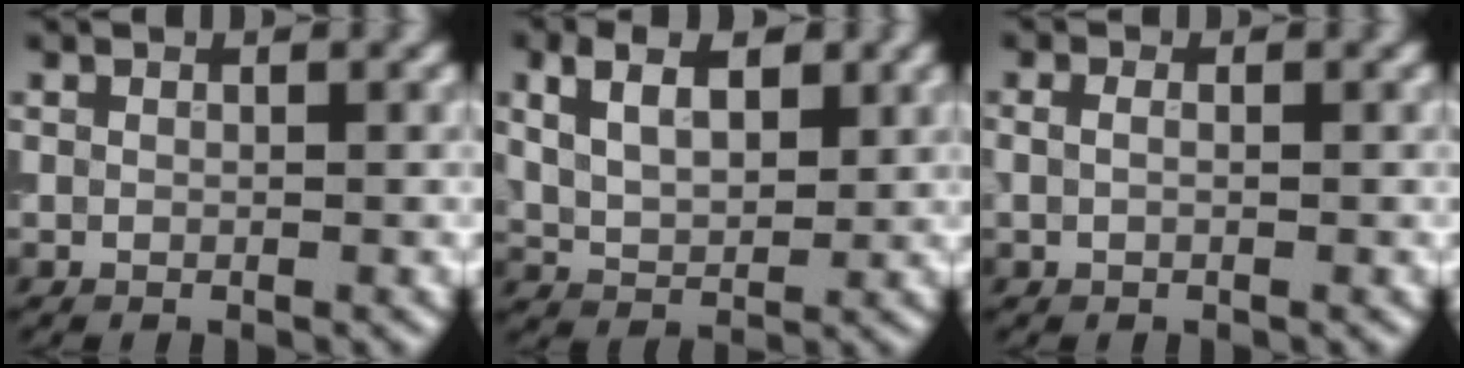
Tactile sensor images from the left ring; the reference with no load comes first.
{"total": 5.9, "force": [2.3, 3.5, 4.1], "torque": [-0.075, 0.010, 0.033]}
{"total": 1.5, "force": [0.5, 1.0, 1.1], "torque": [-0.017, 0.002, -0.010]}